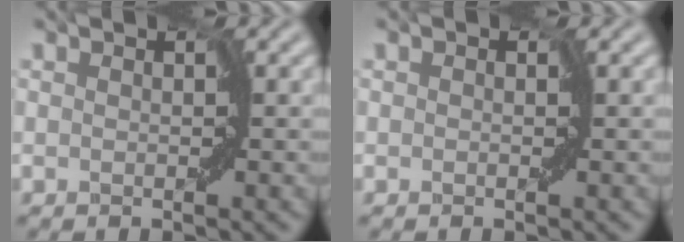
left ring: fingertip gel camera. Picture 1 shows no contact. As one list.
[{"total": 0.0}]